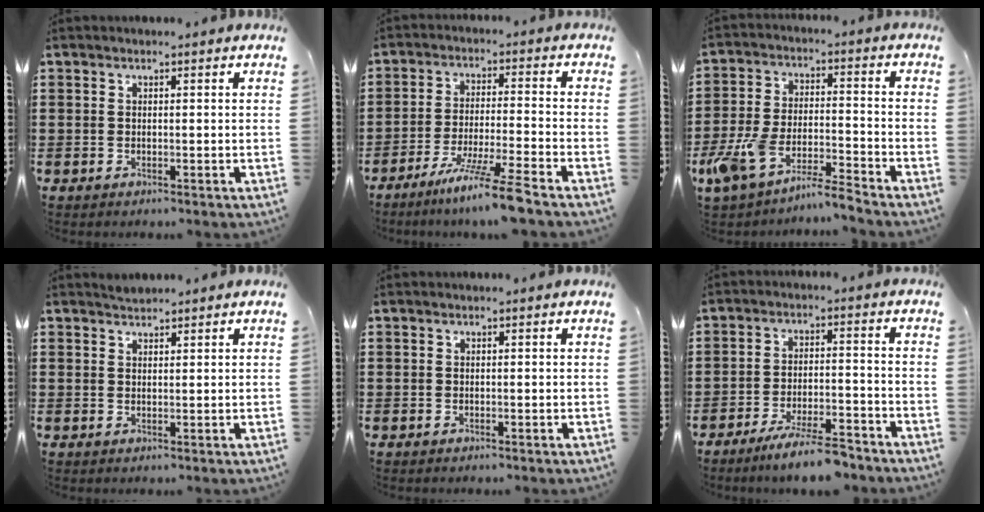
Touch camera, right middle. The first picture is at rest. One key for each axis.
{"total": 8.3, "fx": -6.6, "fy": -1.1, "fz": 4.8, "tx": -0.093, "ty": -0.019, "tz": -0.127}
{"total": 7.6, "fx": -6.9, "fy": 0.5, "fz": 3.0, "tx": -0.086, "ty": -0.007, "tz": -0.139}
{"total": 1.4, "fx": 1.4, "fy": 0.4, "fz": 0.0, "tx": -0.004, "ty": 0.004, "tz": 0.027}
{"total": 0.0}
{"total": 6.9, "fx": -6.0, "fy": 0.2, "fz": 3.3, "tx": -0.063, "ty": -0.007, "tz": -0.111}